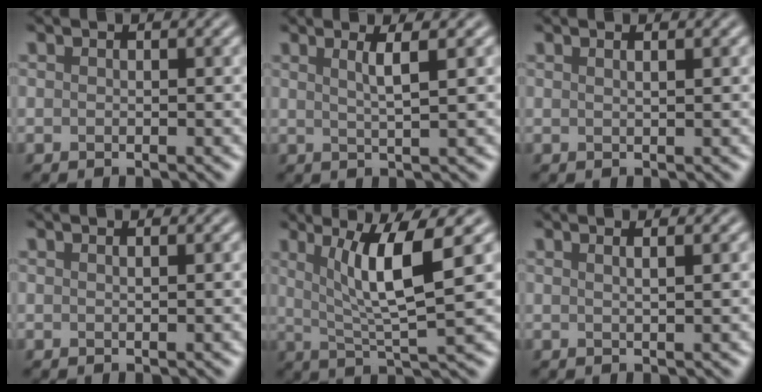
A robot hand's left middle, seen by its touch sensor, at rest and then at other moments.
{"total": 2.5, "force": [0.9, 0.5, 2.3], "torque": [-0.033, 0.000, 0.013]}
{"total": 1.7, "force": [0.9, 0.8, 1.2], "torque": [0.005, -0.006, -0.011]}
{"total": 1.1, "force": [0.6, 0.5, 0.7], "torque": [0.003, -0.009, -0.005]}
{"total": 6.7, "force": [2.0, 1.0, 6.3], "torque": [-0.104, -0.005, 0.036]}
{"total": 2.4, "force": [1.2, 1.1, 1.7], "torque": [0.000, 0.004, -0.012]}